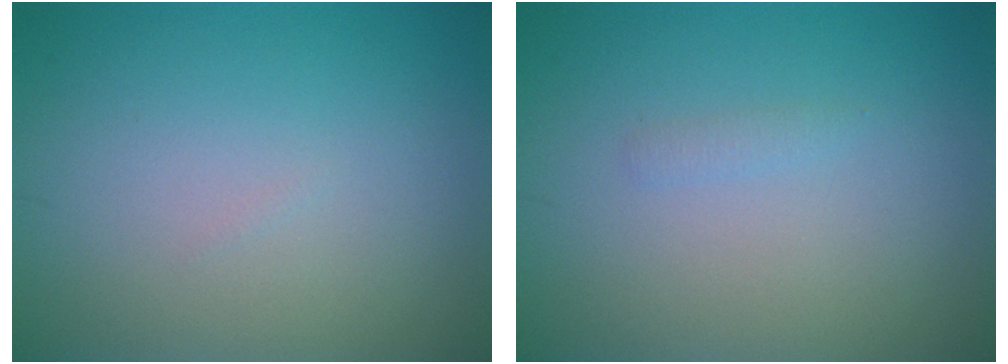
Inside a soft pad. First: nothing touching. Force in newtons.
{"total": 0.6, "press": 0.6, "slide": 0.1}